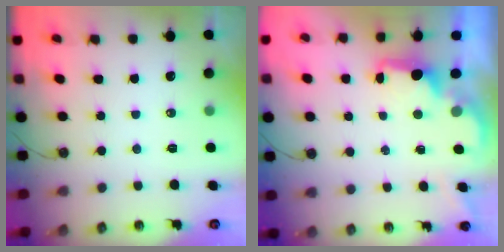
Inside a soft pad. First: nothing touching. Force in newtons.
{"total": 1.7, "press": 1.6, "slide": 0.7}